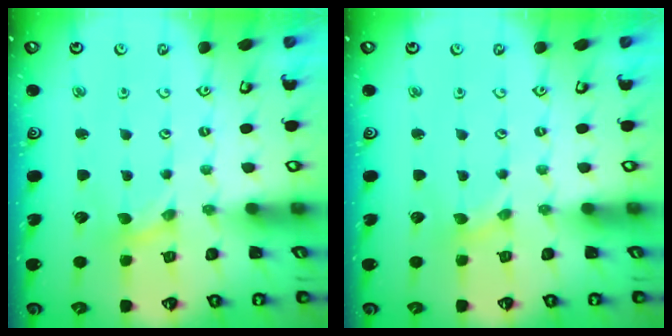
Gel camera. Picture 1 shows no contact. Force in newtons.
{"total": 0.0}